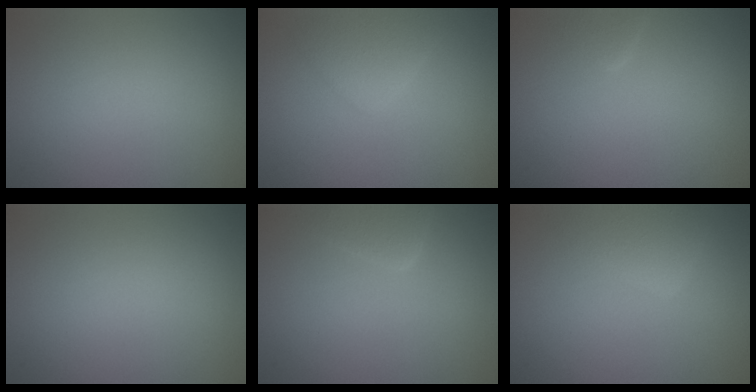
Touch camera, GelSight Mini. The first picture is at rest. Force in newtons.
{"total": 2.3, "press": 2.3, "slide": 0.1}
{"total": 1.2, "press": 1.2, "slide": 0.1}
{"total": 0.0}
{"total": 2.6, "press": 2.6, "slide": 0.3}
{"total": 2.9, "press": 2.9, "slide": 0.2}